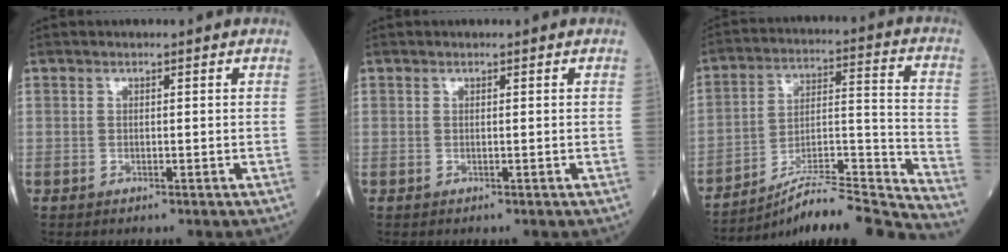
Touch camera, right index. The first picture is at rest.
{"total": 0.0}
{"total": 19.1, "force": [-18.0, -1.2, 6.3], "torque": [-0.089, 0.019, -0.287]}